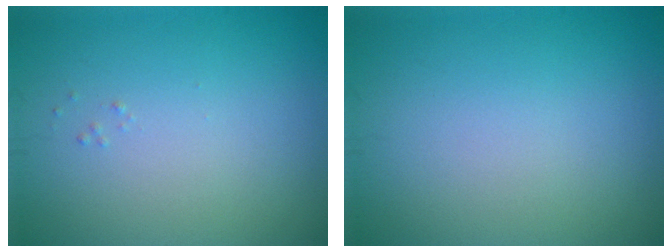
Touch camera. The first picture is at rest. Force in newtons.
{"total": 0.0}